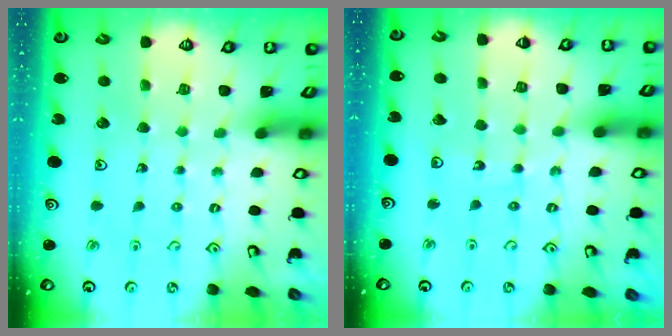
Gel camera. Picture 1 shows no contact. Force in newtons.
{"total": 3.7, "press": 3.7, "slide": 0.5}